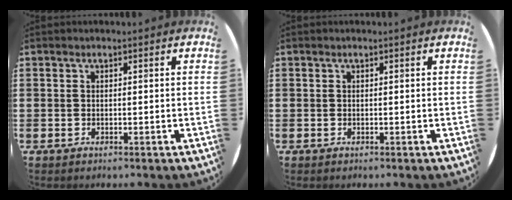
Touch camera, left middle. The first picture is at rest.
{"total": 0.0}